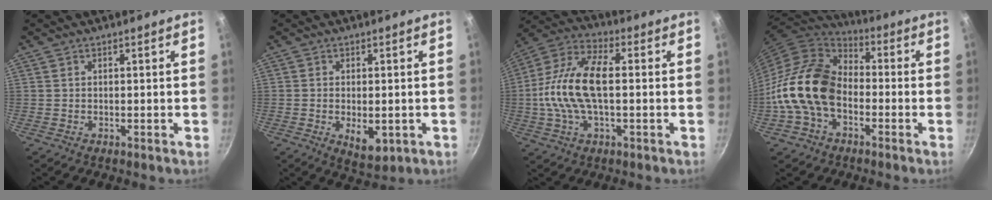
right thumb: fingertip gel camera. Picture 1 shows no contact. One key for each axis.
{"total": 6.1, "fx": -1.3, "fy": 3.2, "fz": 5.0, "tx": -0.066, "ty": -0.009, "tz": -0.010}
{"total": 15.6, "fx": -0.1, "fy": 7.6, "fz": 13.6, "tx": -0.268, "ty": 0.030, "tz": -0.017}
{"total": 16.8, "fx": -3.5, "fy": 11.7, "fz": 11.5, "tx": -0.180, "ty": 0.040, "tz": -0.084}